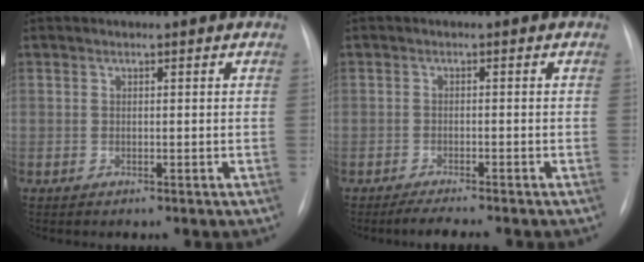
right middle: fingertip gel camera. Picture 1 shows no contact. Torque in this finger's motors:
{"motor_torque": [0.50, -0.70, 0.12, 0.00]}